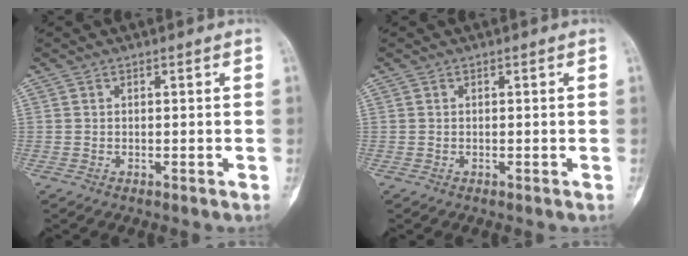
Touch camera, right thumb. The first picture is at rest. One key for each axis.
{"total": 0.0}